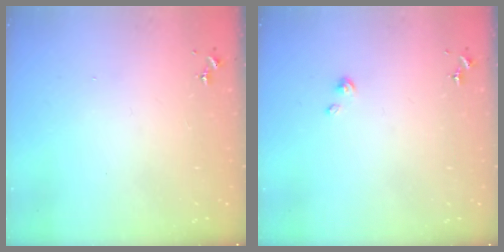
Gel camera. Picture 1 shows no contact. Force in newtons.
{"total": 2.9, "press": 2.9, "slide": 0.2}